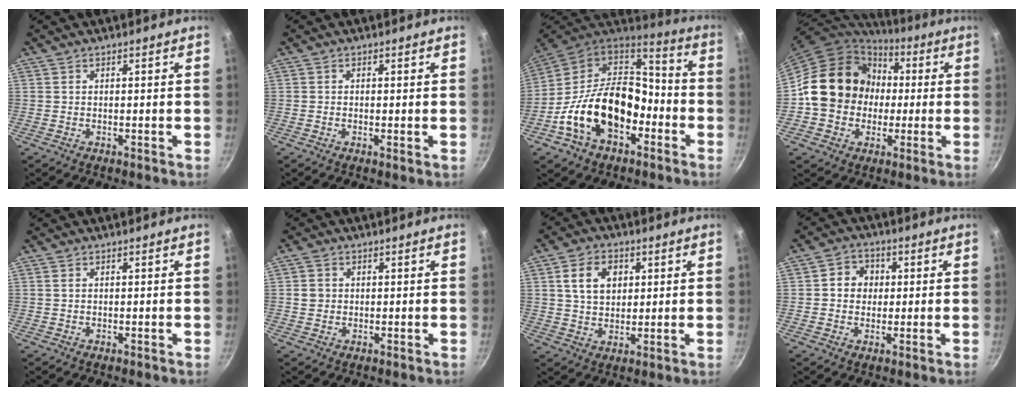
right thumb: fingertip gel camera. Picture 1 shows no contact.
{"total": 0.8, "force": [-0.1, 0.2, 0.8], "torque": [-0.014, -0.003, -0.004]}
{"total": 22.4, "force": [-6.2, 14.9, 15.5], "torque": [-0.251, 0.065, -0.110]}
{"total": 17.9, "force": [0.6, 15.5, 9.0], "torque": [-0.117, 0.030, 0.003]}
{"total": 0.6, "force": [0.2, 0.4, 0.4], "torque": [-0.009, 0.001, 0.002]}
{"total": 2.6, "force": [0.2, 2.4, 1.0], "torque": [-0.010, 0.005, 0.001]}
{"total": 8.0, "force": [2.3, 5.9, 5.0], "torque": [-0.068, 0.001, 0.038]}
{"total": 5.5, "force": [0.6, 4.9, 2.3], "torque": [-0.008, 0.005, 0.000]}